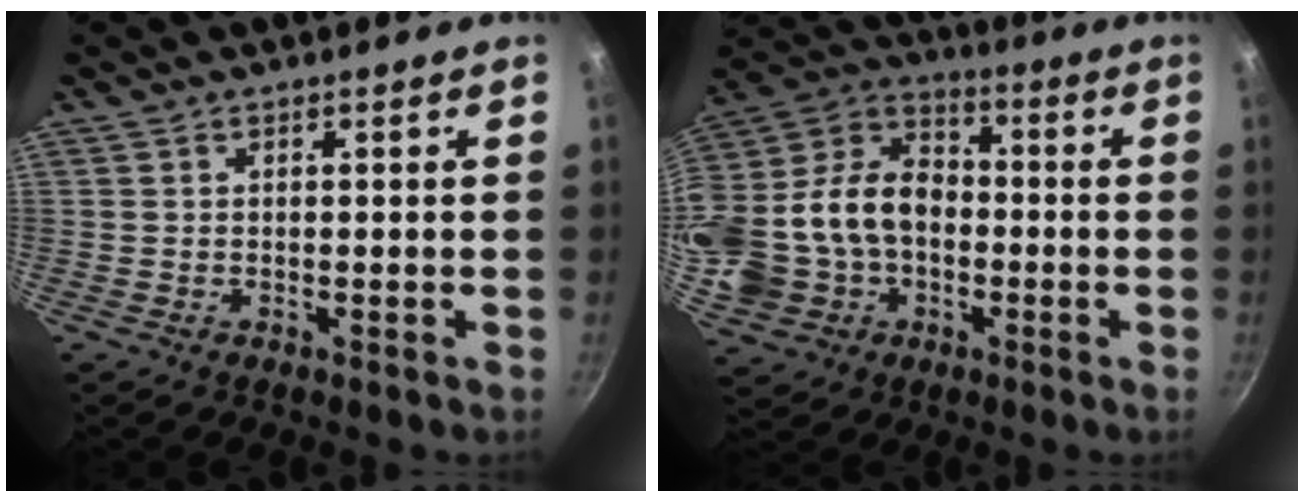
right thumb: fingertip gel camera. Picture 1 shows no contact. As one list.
[{"total": 22.9, "force": [-2.8, 17.6, 14.5], "torque": [-0.289, 0.053, -0.046]}]